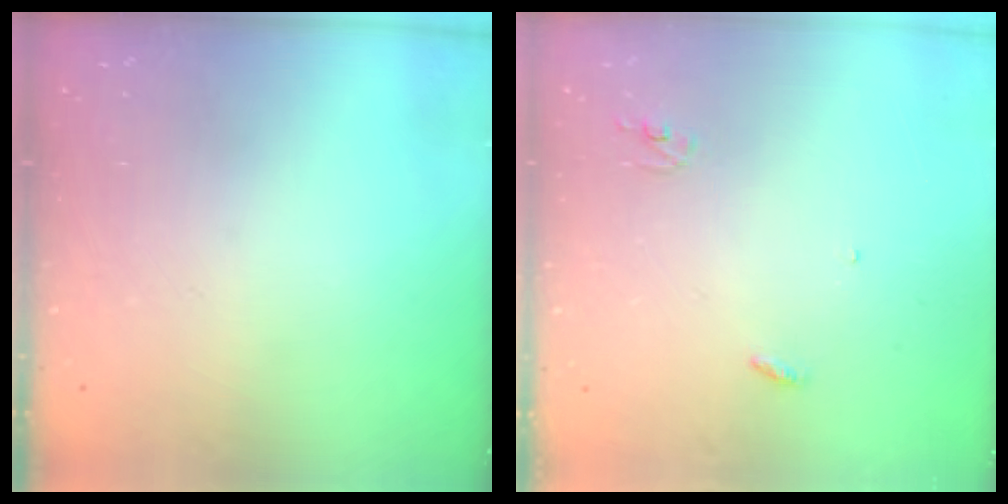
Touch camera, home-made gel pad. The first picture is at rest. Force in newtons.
{"total": 2.9, "press": 2.9, "slide": 0.2}